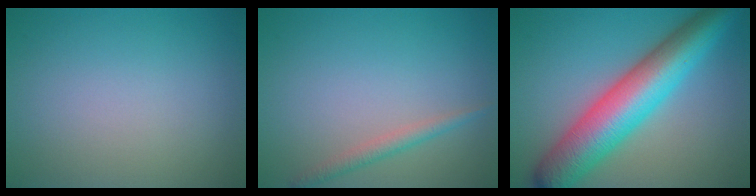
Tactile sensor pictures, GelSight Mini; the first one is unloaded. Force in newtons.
{"total": 1.6, "press": 1.6, "slide": 0.1}
{"total": 10.2, "press": 10.2, "slide": 0.2}